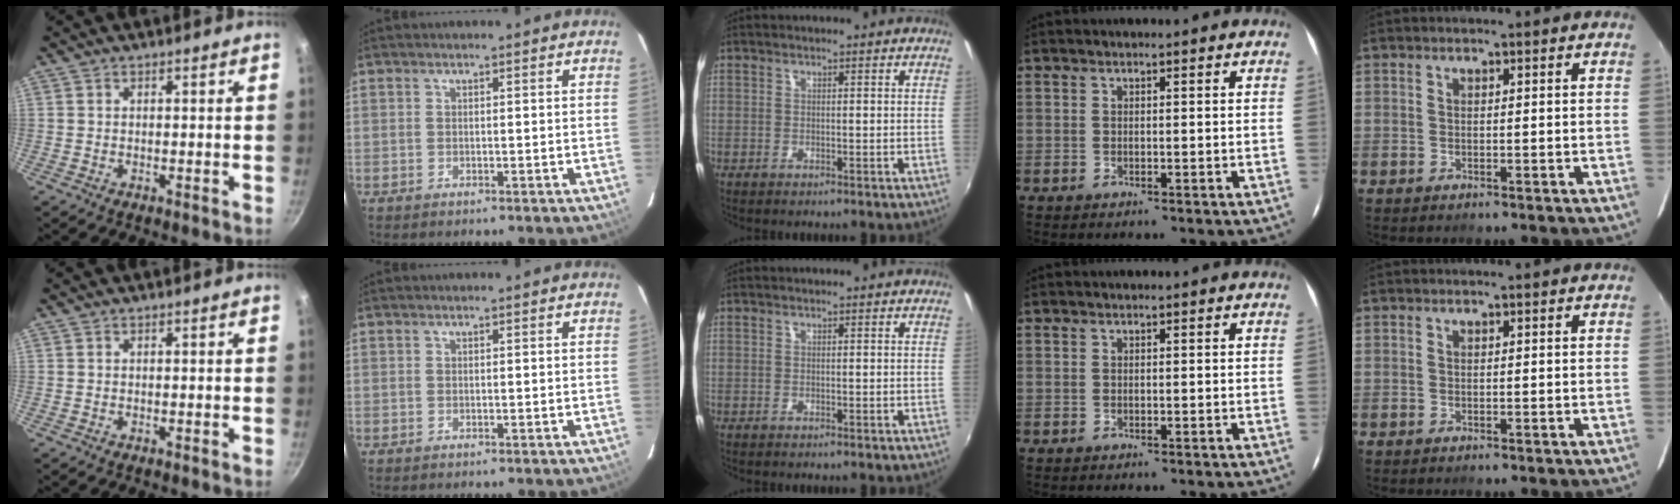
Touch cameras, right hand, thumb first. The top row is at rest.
{}